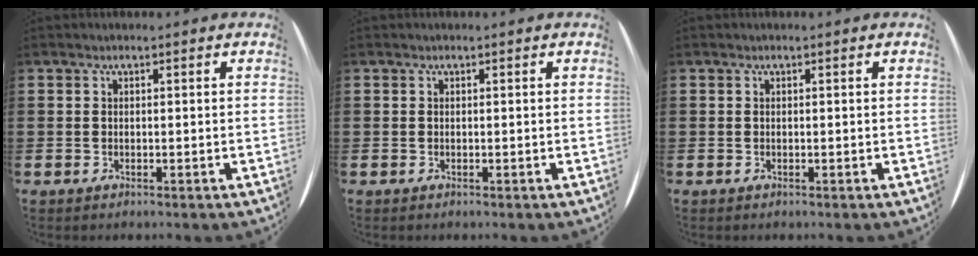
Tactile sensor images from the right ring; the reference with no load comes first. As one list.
[{"total": 0.0}, {"total": 0.0}]